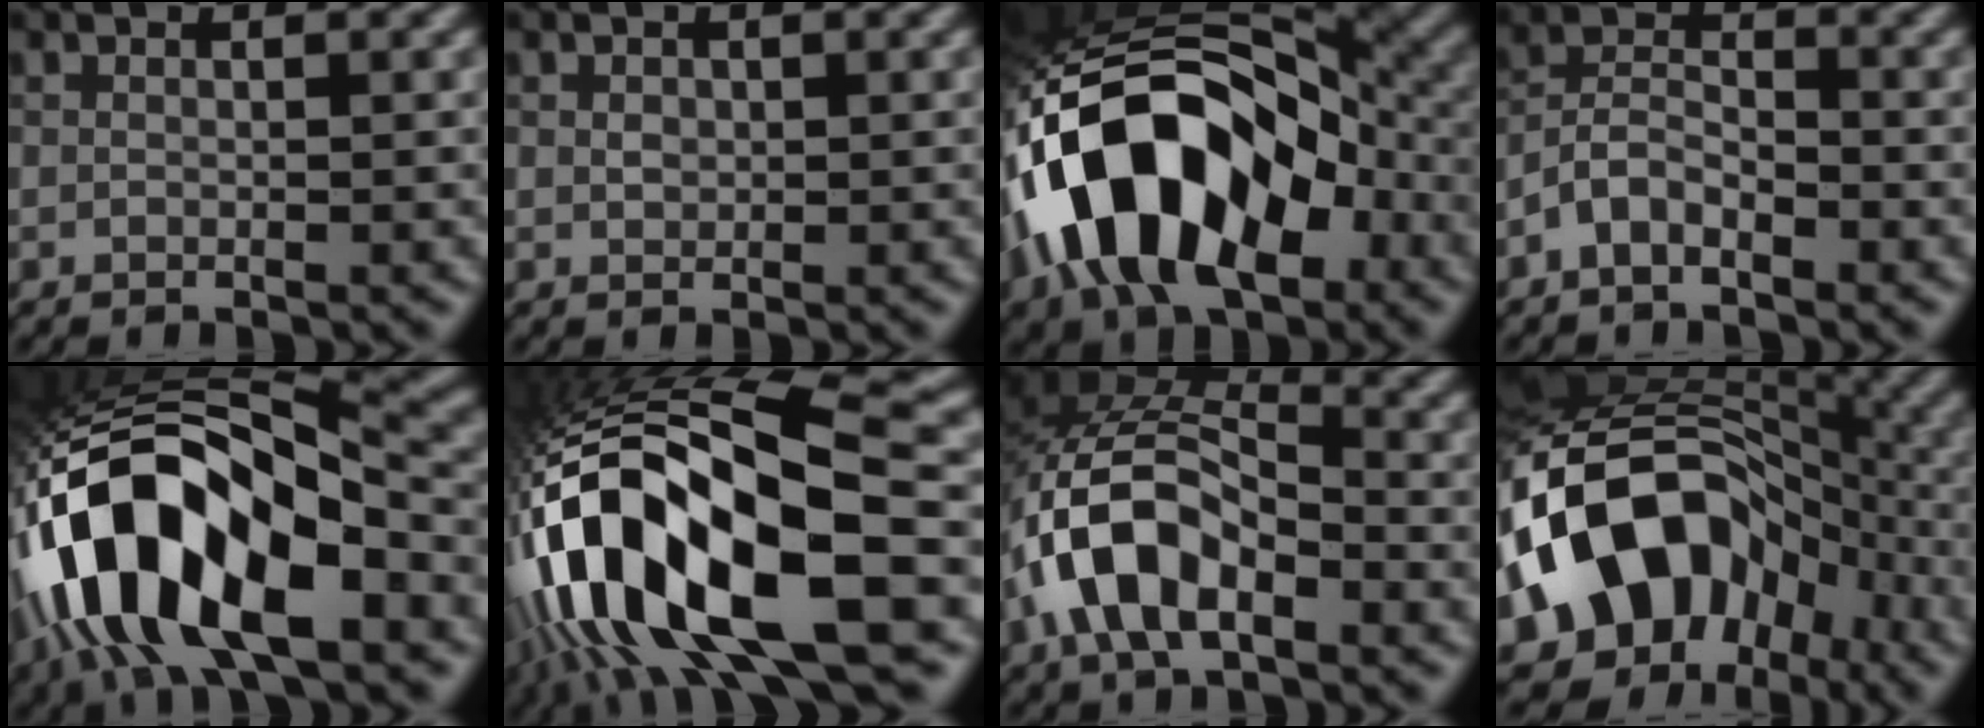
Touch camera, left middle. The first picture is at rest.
{"total": 0.8, "force": [0.2, 0.6, 0.4], "torque": [-0.008, -0.002, 0.004]}
{"total": 15.9, "force": [-4.8, 8.8, 12.4], "torque": [-0.209, 0.013, -0.099]}
{"total": 3.1, "force": [-1.9, 1.6, 1.9], "torque": [-0.036, 0.011, -0.043]}
{"total": 15.7, "force": [-5.6, 7.2, 12.8], "torque": [-0.229, 0.008, -0.096]}
{"total": 18.0, "force": [-4.9, 6.4, 16.1], "torque": [-0.304, 0.010, -0.079]}
{"total": 9.2, "force": [-3.3, 5.1, 6.9], "torque": [-0.132, 0.014, -0.071]}
{"total": 14.9, "force": [-4.4, 10.6, 9.5], "torque": [-0.143, 0.014, -0.094]}